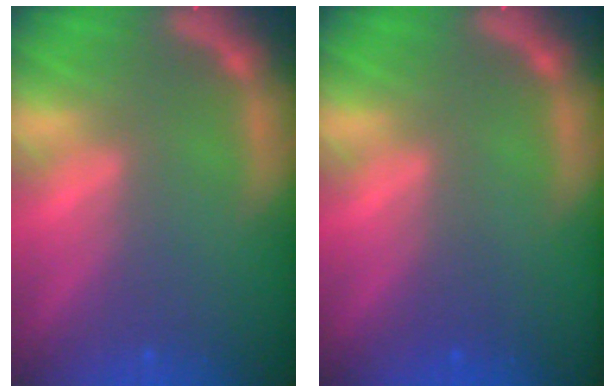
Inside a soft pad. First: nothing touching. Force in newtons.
{"total": 0.9}